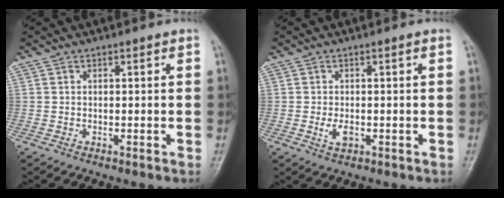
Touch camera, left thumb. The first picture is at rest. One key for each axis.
{"total": 2.6, "fx": -0.5, "fy": 1.3, "fz": 2.2, "tx": -0.043, "ty": 0.000, "tz": -0.007}